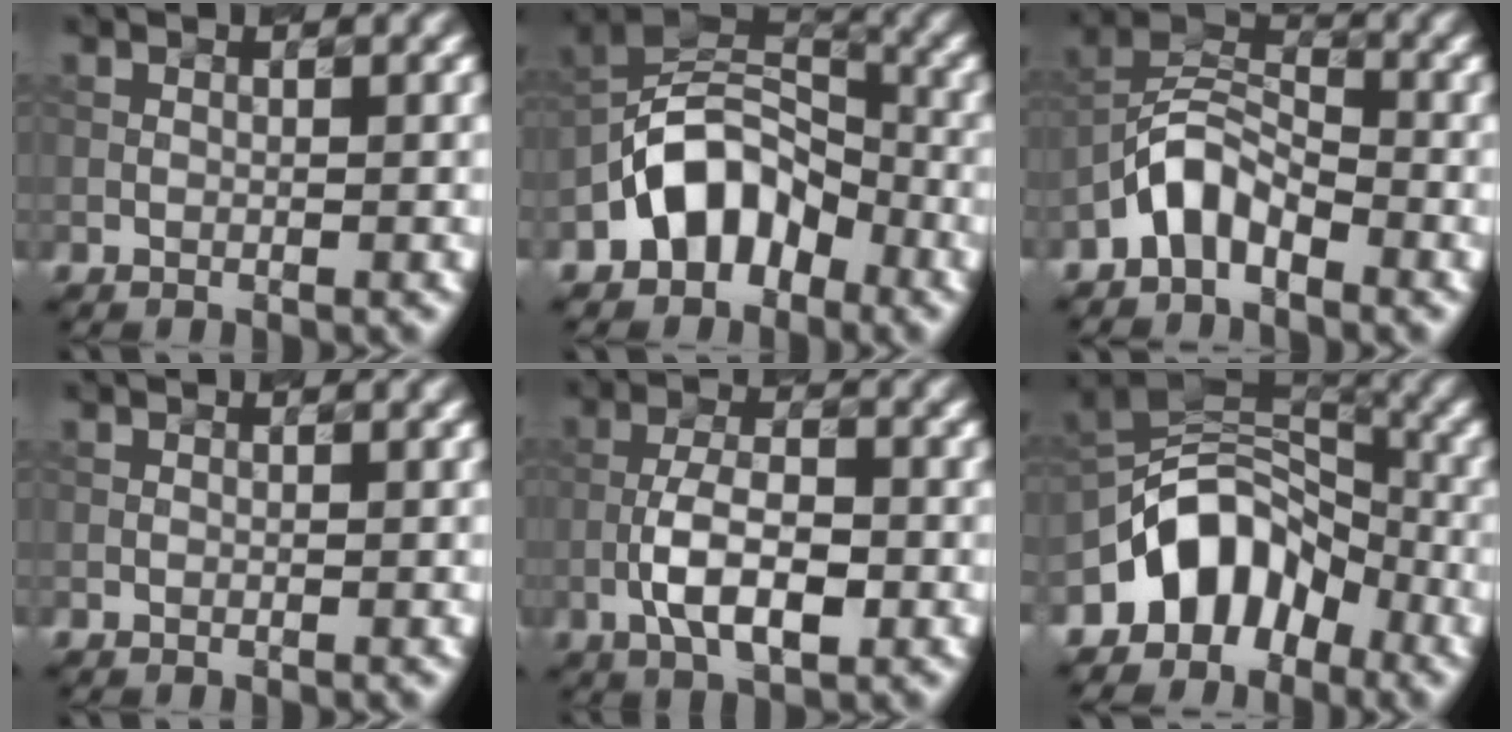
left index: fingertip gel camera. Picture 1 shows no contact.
{"total": 6.3, "force": [-3.4, 4.1, 3.4], "torque": [-0.044, 0.012, -0.073]}
{"total": 3.9, "force": [-2.7, 2.0, 2.0], "torque": [-0.036, 0.016, -0.064]}
{"total": 0.0}
{"total": 5.3, "force": [-1.8, 2.1, 4.5], "torque": [-0.082, 0.003, -0.037]}
{"total": 6.9, "force": [-3.9, 4.6, 3.4], "torque": [-0.030, 0.015, -0.083]}